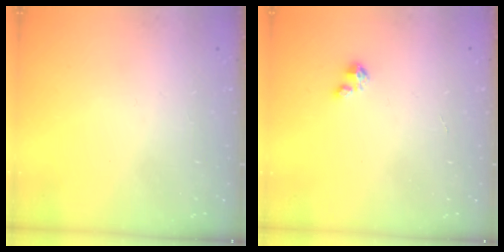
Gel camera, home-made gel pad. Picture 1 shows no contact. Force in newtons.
{"total": 2.0, "press": 2.0, "slide": 0.1}